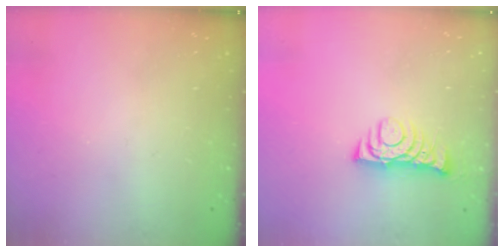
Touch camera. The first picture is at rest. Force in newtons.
{"total": 8.0, "press": 7.9, "slide": 0.8}